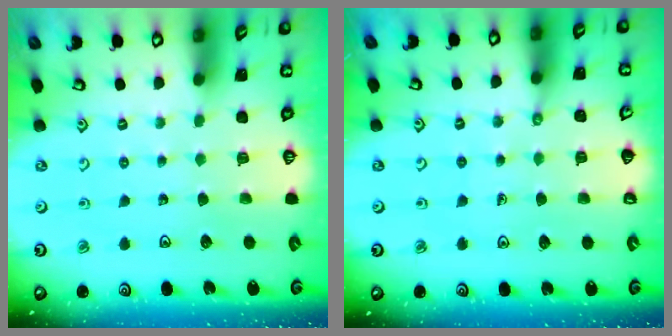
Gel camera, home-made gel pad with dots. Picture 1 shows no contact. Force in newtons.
{"total": 1.5, "press": 1.5, "slide": 0.2}